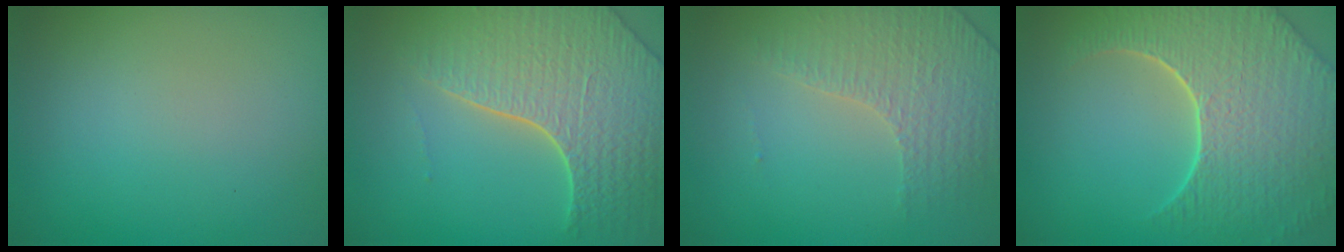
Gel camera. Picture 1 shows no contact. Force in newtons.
{"total": 7.6, "press": 5.6, "slide": 5.1}
{"total": 4.3, "press": 2.9, "slide": 3.2}
{"total": 8.7, "press": 6.2, "slide": 6.2}